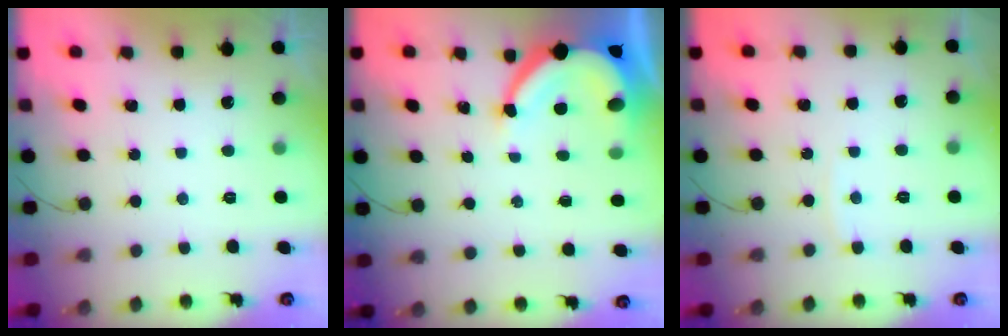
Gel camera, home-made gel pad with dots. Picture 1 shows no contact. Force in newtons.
{"total": 9.0, "press": 9.0, "slide": 1.2}
{"total": 3.3, "press": 3.2, "slide": 0.4}